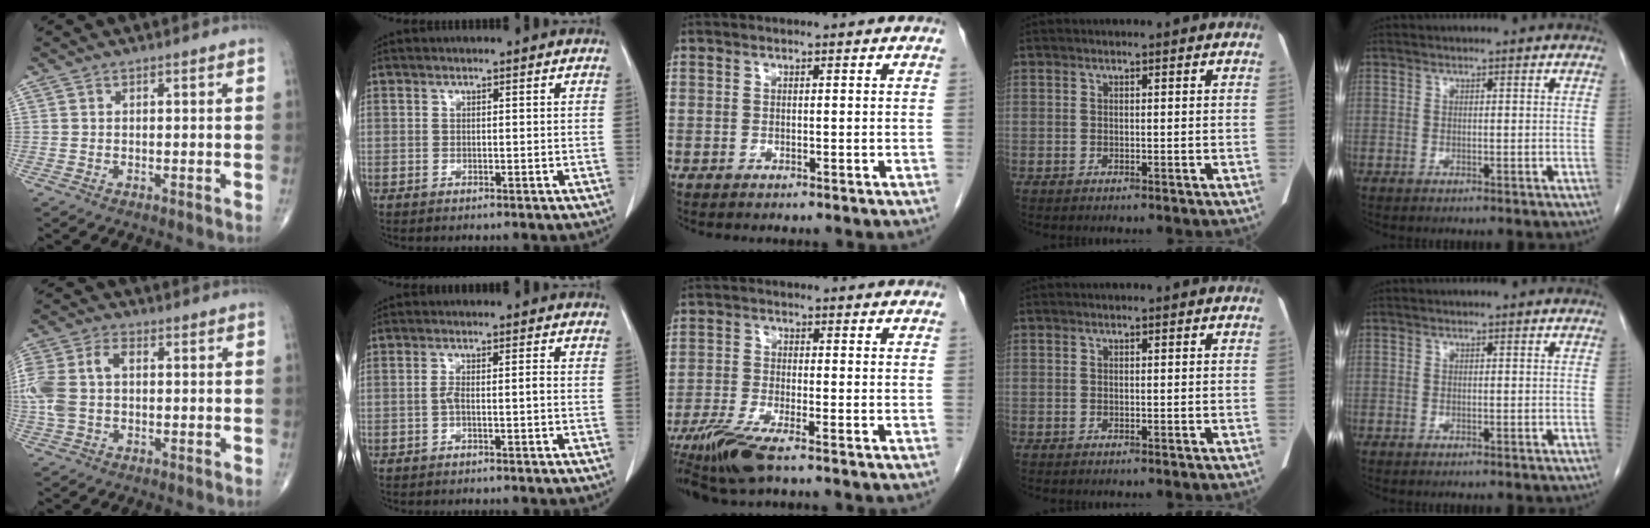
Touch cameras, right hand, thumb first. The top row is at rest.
{"thumb": {"total": 10.2, "force": [0.3, 6.4, 7.9], "torque": [-0.202, 0.028, 0.009]}, "index": {"total": 2.6, "force": [-0.8, 0.7, 2.4], "torque": [-0.049, 0.007, -0.011]}, "middle": {"total": 7.2, "force": [-5.2, 0.4, 5.0], "torque": [-0.099, -0.022, -0.096]}}